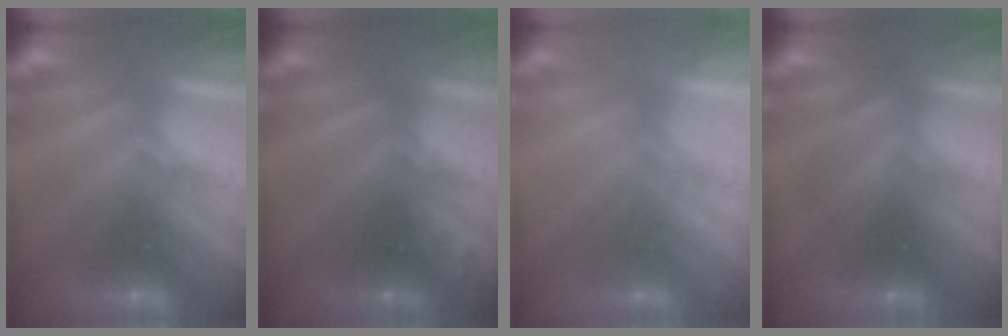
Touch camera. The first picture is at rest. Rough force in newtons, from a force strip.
{"total": 2.4}
{"total": 2.1}
{"total": 2.4}